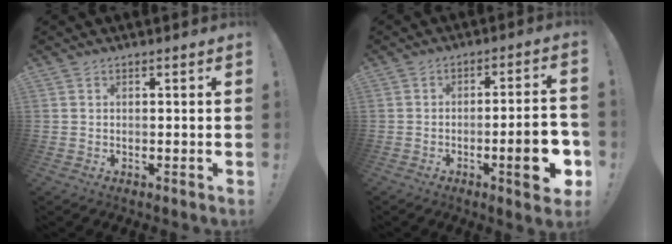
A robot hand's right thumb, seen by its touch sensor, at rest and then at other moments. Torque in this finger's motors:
{"motor_torque": [1.66, 1.86, 1.00, -0.99, 0.29]}